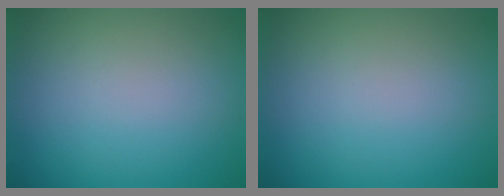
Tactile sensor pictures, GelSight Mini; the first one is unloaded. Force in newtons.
{"total": 0.0}